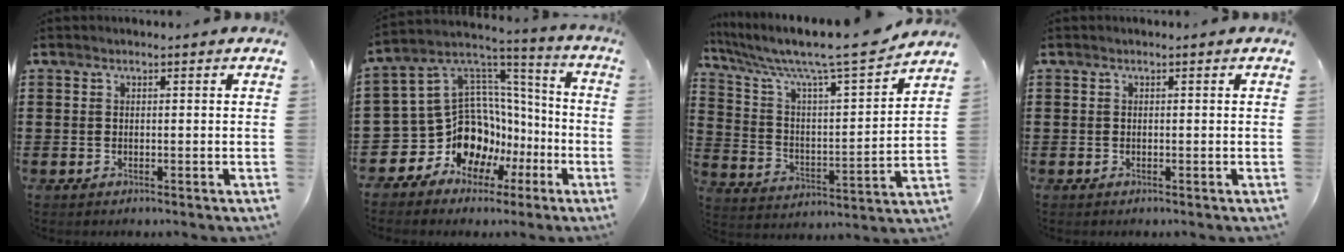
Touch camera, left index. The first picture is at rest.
{"total": 12.8, "force": [-3.9, 11.3, 4.7], "torque": [-0.142, -0.016, -0.055]}
{"total": 10.1, "force": [8.6, 0.6, 5.2], "torque": [-0.137, -0.060, 0.140]}
{"total": 0.0}